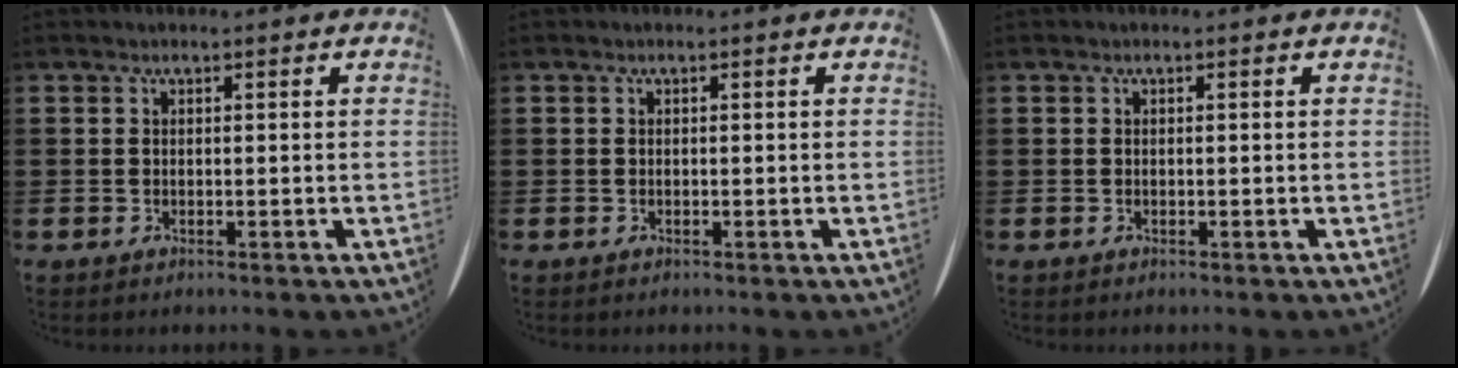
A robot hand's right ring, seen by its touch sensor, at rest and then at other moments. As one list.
[{"total": 0.0}, {"total": 0.0}]